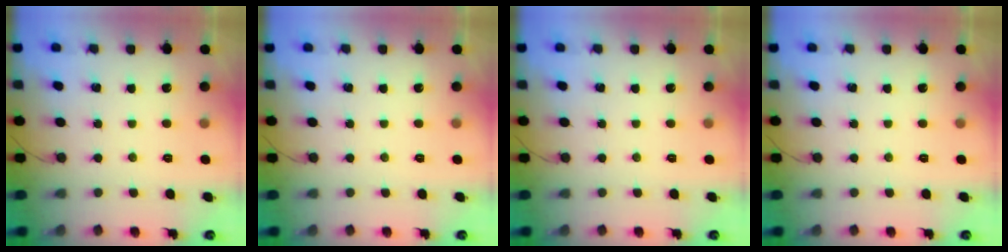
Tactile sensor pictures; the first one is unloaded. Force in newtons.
{"total": 0.0}
{"total": 0.0}
{"total": 0.0}